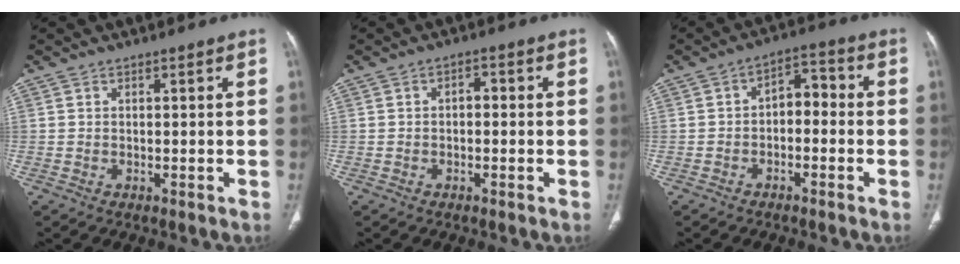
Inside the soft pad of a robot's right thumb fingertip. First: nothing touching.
{"total": 2.0, "force": [-0.2, 1.3, 1.5], "torque": [-0.012, 0.010, -0.010]}
{"total": 5.8, "force": [-1.3, 3.7, 4.2], "torque": [-0.044, 0.037, -0.033]}